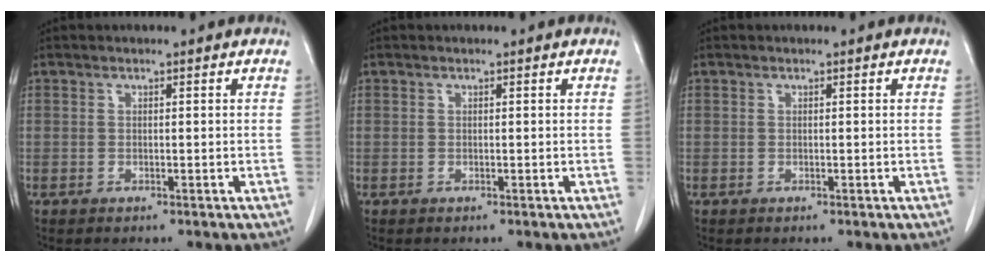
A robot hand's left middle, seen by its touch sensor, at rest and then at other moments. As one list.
[{"total": 0.0}, {"total": 0.0}]